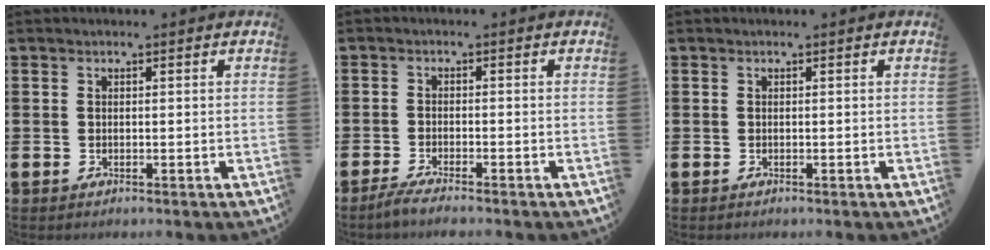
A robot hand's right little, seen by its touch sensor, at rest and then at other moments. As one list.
[{"total": 1.8, "force": [-1.5, -0.1, 1.1], "torque": [-0.016, 0.002, -0.028]}, {"total": 0.0}]